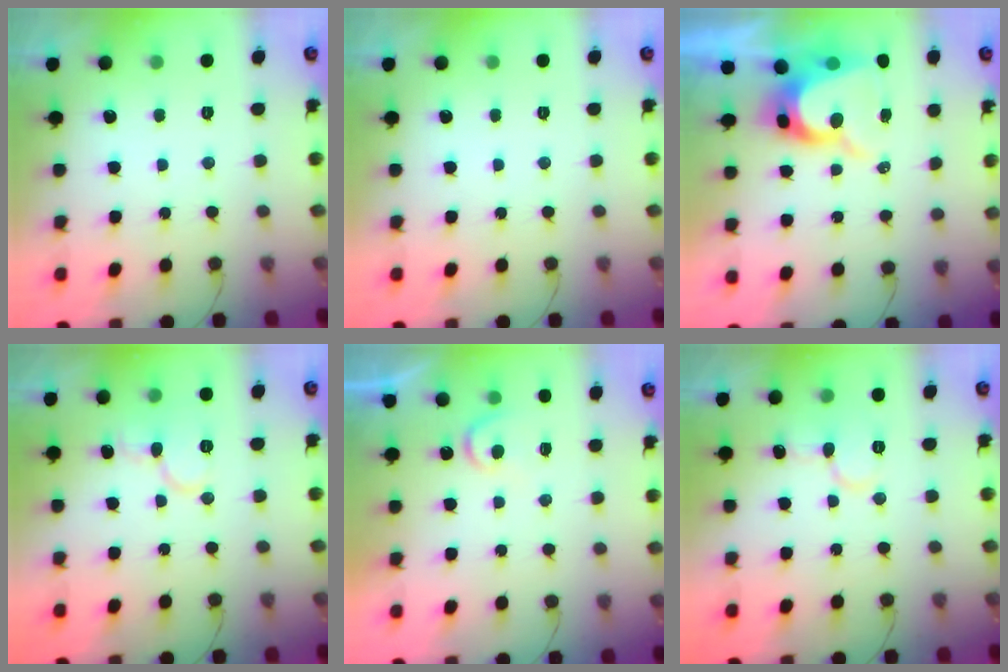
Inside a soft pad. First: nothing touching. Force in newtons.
{"total": 0.0}
{"total": 9.8, "press": 9.7, "slide": 0.7}
{"total": 10.0, "press": 9.9, "slide": 1.0}
{"total": 4.9, "press": 4.9, "slide": 0.5}
{"total": 8.1, "press": 8.0, "slide": 1.1}